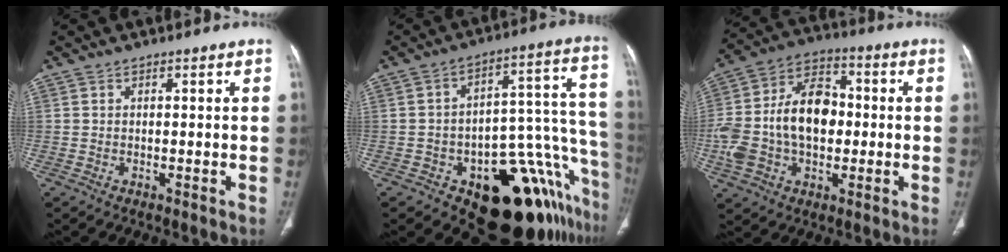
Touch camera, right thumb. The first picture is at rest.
{"total": 23.3, "force": [-12.6, 10.4, 16.7], "torque": [-0.096, 0.109, -0.163]}
{"total": 19.4, "force": [-1.0, 12.9, 14.5], "torque": [-0.267, 0.034, -0.017]}